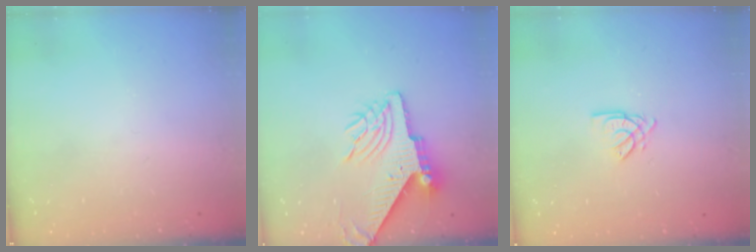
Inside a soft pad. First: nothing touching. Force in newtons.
{"total": 9.5, "press": 9.4, "slide": 1.3}
{"total": 2.6, "press": 2.6, "slide": 0.1}